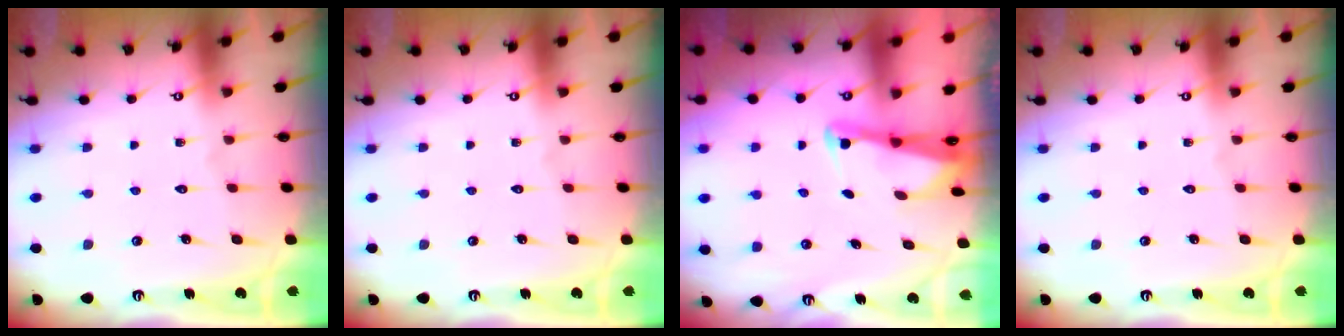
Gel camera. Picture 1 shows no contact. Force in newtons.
{"total": 0.0}
{"total": 2.5, "press": 2.5, "slide": 0.2}
{"total": 0.0}